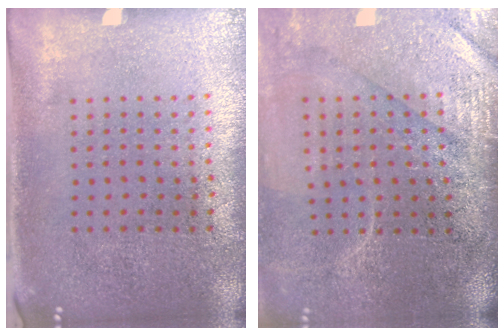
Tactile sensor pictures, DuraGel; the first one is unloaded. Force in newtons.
{"total": 4.1, "press": 3.5, "slide": 2.1}